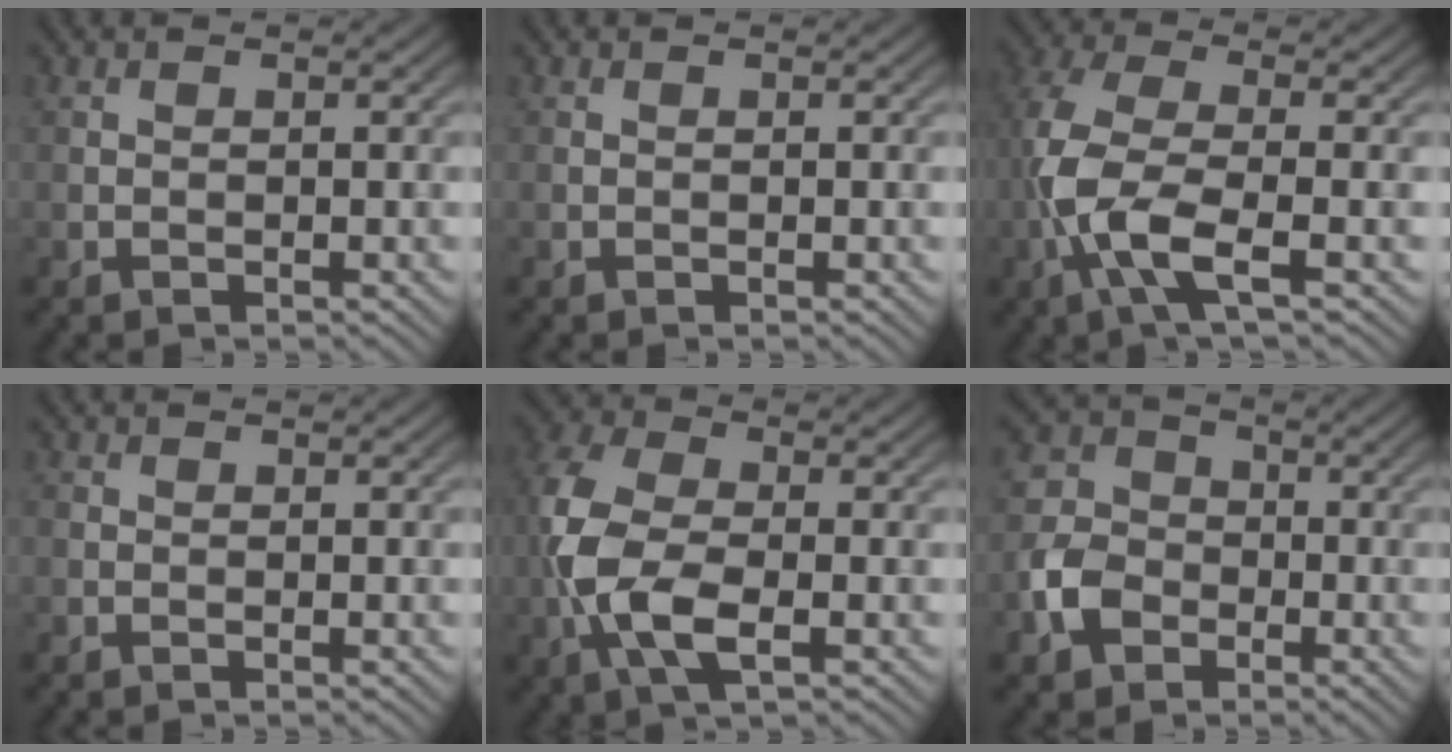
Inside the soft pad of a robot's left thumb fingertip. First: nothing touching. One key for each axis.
{"total": 0.0}
{"total": 8.8, "fx": -2.5, "fy": 3.1, "fz": 7.8, "tx": -0.188, "ty": 0.008, "tz": -0.066}
{"total": 0.6, "fx": -0.2, "fy": 0.5, "fz": 0.2, "tx": -0.002, "ty": -0.005, "tz": -0.003}
{"total": 9.6, "fx": -2.0, "fy": 4.9, "fz": 8.0, "tx": -0.198, "ty": 0.002, "tz": -0.052}
{"total": 6.2, "fx": -2.4, "fy": 4.9, "fz": 3.0, "tx": -0.077, "ty": -0.001, "tz": -0.062}